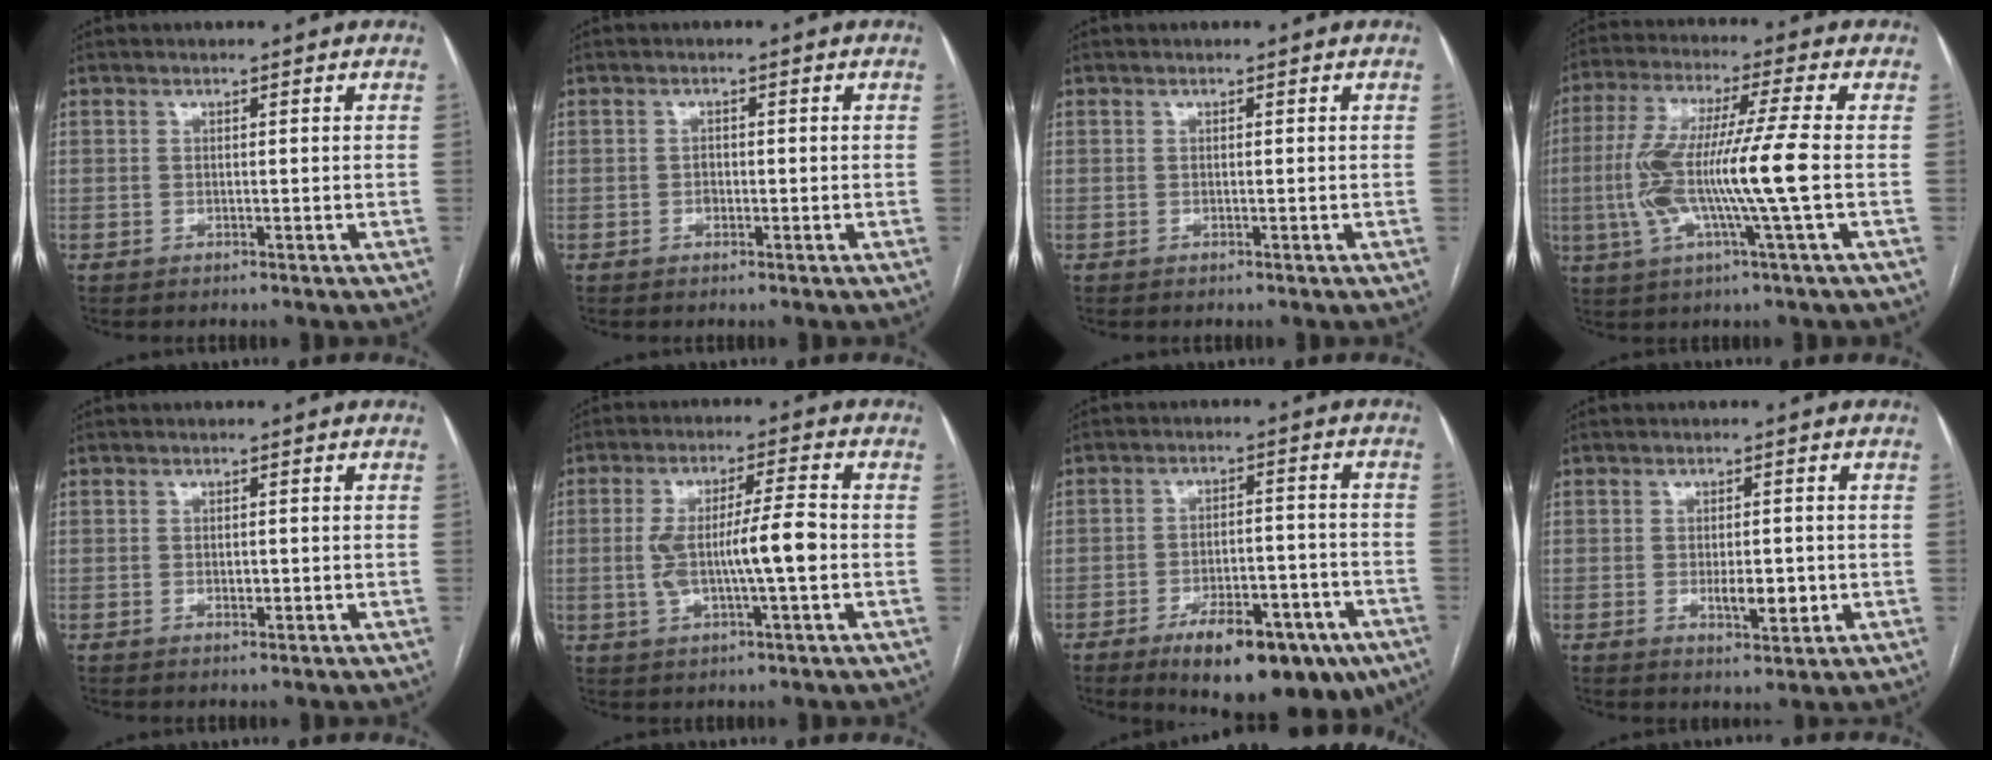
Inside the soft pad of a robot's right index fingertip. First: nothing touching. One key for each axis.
{"total": 1.2, "fx": -0.4, "fy": 0.9, "fz": 0.7, "tx": -0.009, "ty": 0.003, "tz": -0.003}
{"total": 0.0}
{"total": 13.7, "fx": -1.9, "fy": -0.7, "fz": 13.6, "tx": -0.270, "ty": 0.003, "tz": -0.040}
{"total": 1.5, "fx": -0.3, "fy": 0.7, "fz": 1.2, "tx": -0.021, "ty": 0.000, "tz": -0.001}
{"total": 9.3, "fx": -1.1, "fy": 1.1, "fz": 9.2, "tx": -0.167, "ty": 0.011, "tz": -0.019}
{"total": 17.3, "fx": -10.9, "fy": 6.9, "fz": 11.5, "tx": -0.104, "ty": 0.025, "tz": -0.151}
{"total": 4.5, "fx": -0.9, "fy": 1.7, "fz": 4.0, "tx": -0.063, "ty": -0.003, "tz": -0.008}